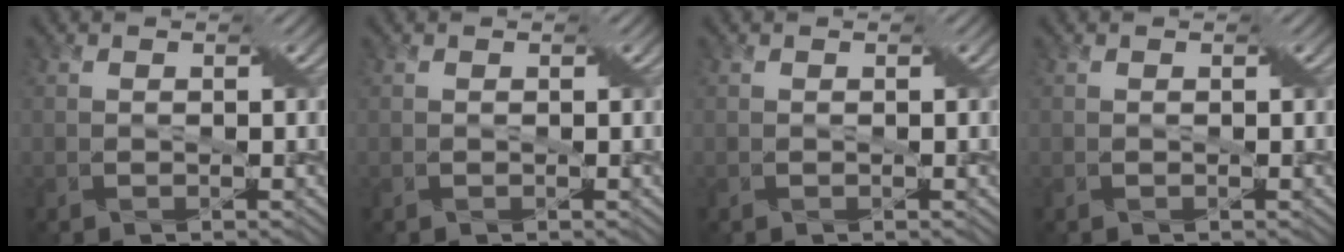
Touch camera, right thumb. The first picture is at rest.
{"total": 0.0}
{"total": 0.0}
{"total": 0.0}